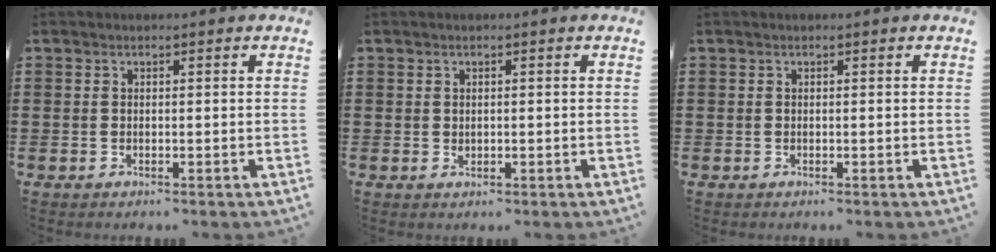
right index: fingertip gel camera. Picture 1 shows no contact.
{"total": 0.7, "force": [0.3, 0.5, 0.3], "torque": [-0.007, 0.004, 0.005]}
{"total": 0.0}